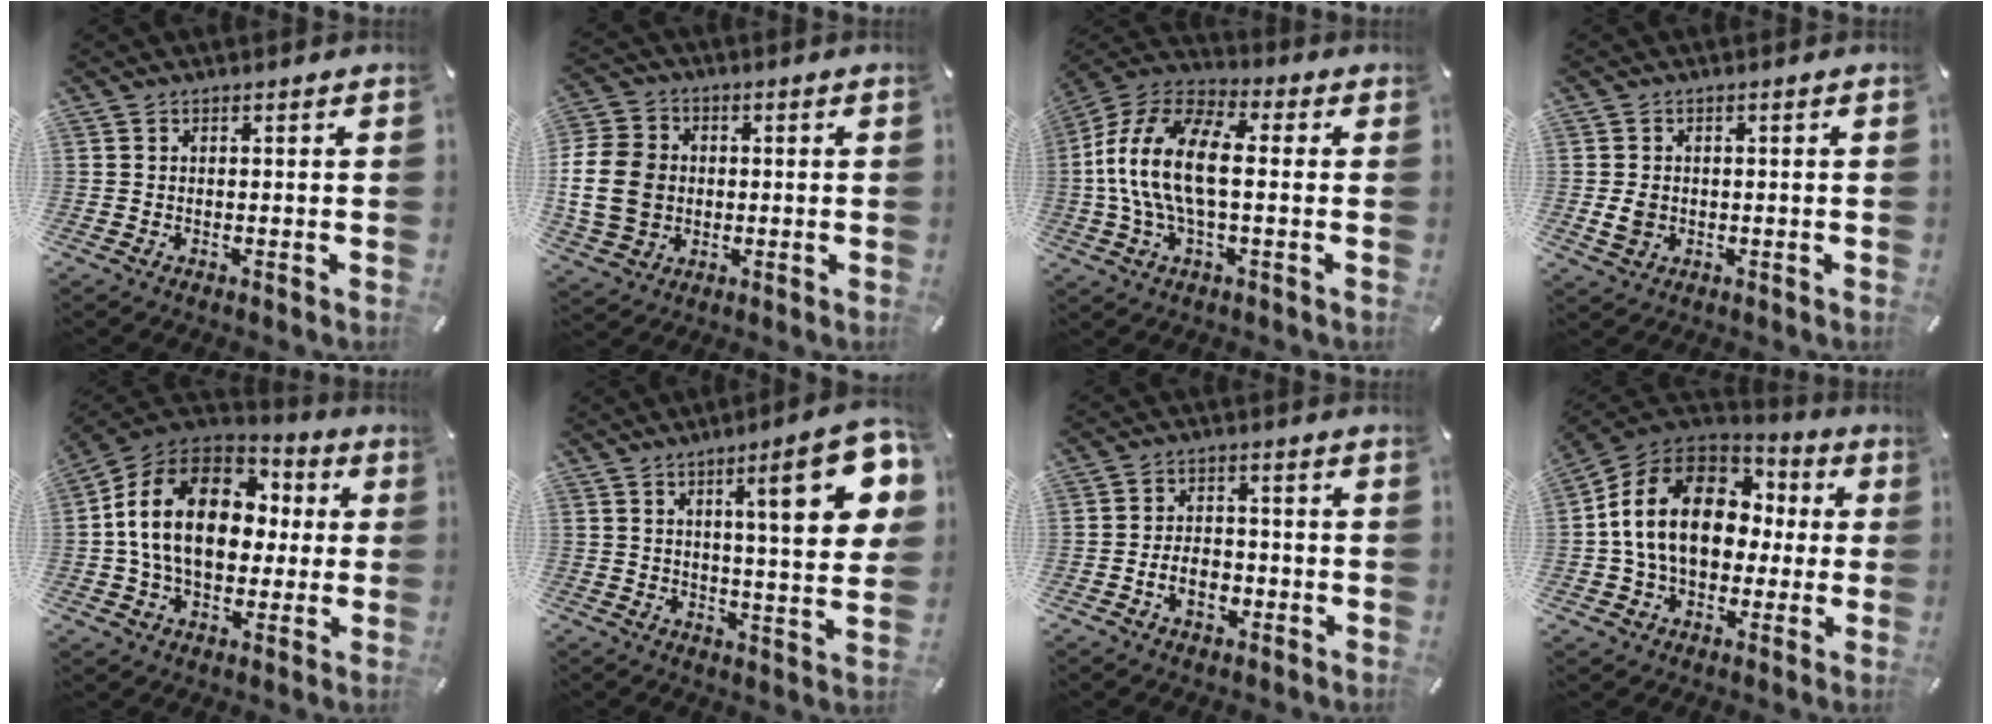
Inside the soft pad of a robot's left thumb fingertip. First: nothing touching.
{"total": 12.9, "force": [-0.5, 11.0, 6.8], "torque": [-0.143, 0.016, -0.009]}
{"total": 15.9, "force": [-0.5, 7.9, 13.8], "torque": [-0.295, 0.001, -0.013]}
{"total": 3.1, "force": [-0.5, 2.6, 1.6], "torque": [-0.029, -0.001, -0.012]}
{"total": 20.0, "force": [2.1, 14.6, 13.6], "torque": [-0.265, 0.014, 0.035]}
{"total": 18.6, "force": [7.1, 4.2, 16.6], "torque": [-0.243, -0.030, 0.097]}
{"total": 6.7, "force": [-2.3, 4.7, 4.2], "torque": [-0.083, 0.012, -0.041]}
{"total": 17.9, "force": [1.3, 13.7, 11.4], "torque": [-0.226, 0.012, 0.027]}